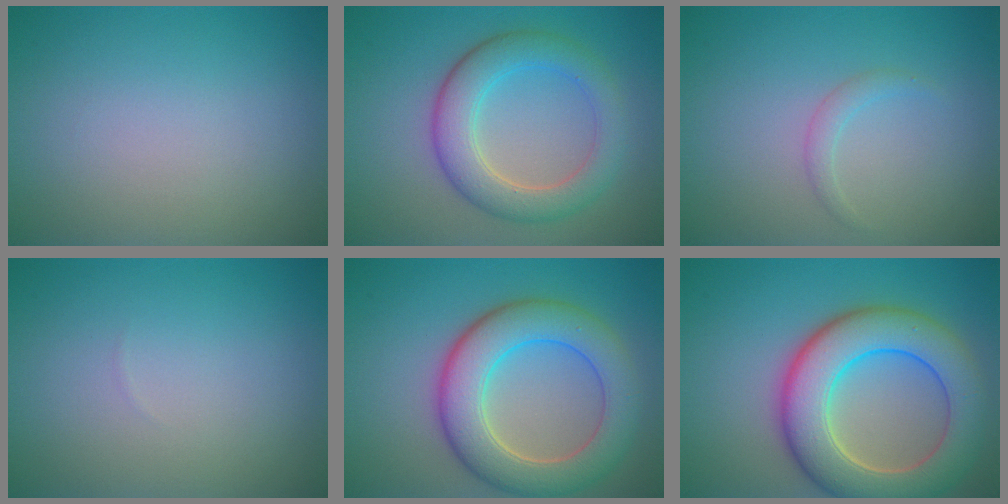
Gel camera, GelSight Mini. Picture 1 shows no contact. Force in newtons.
{"total": 5.3, "press": 5.3, "slide": 0.2}
{"total": 1.1, "press": 1.1, "slide": 0.1}
{"total": 0.0}
{"total": 7.8, "press": 7.8, "slide": 0.7}
{"total": 9.5, "press": 9.5, "slide": 0.7}